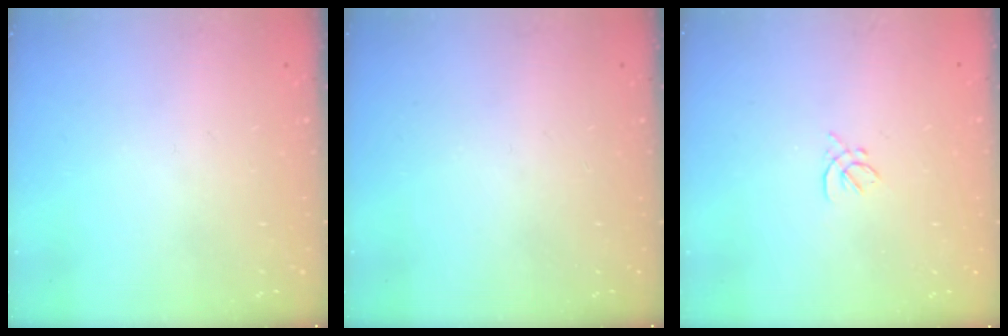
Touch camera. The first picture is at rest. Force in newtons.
{"total": 0.0}
{"total": 2.1, "press": 2.0, "slide": 0.7}